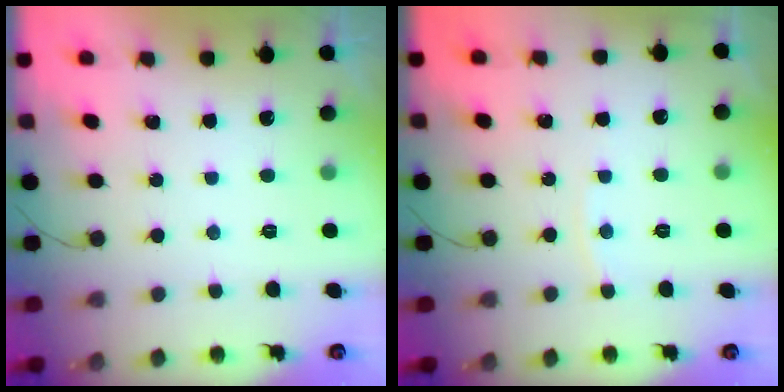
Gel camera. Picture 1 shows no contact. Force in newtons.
{"total": 3.2, "press": 3.1, "slide": 0.4}